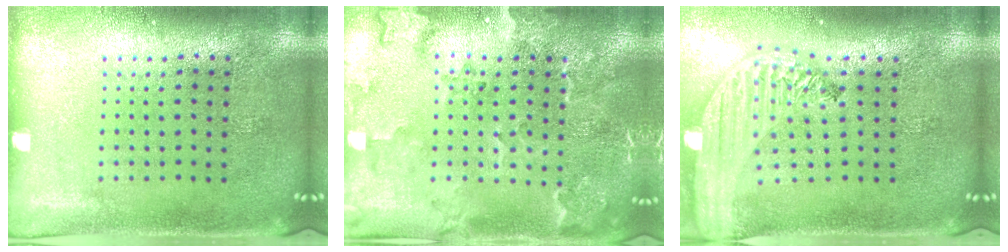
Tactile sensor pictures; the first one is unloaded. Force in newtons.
{"total": 2.5, "press": 2.2, "slide": 1.1}
{"total": 2.5, "press": 2.1, "slide": 1.4}